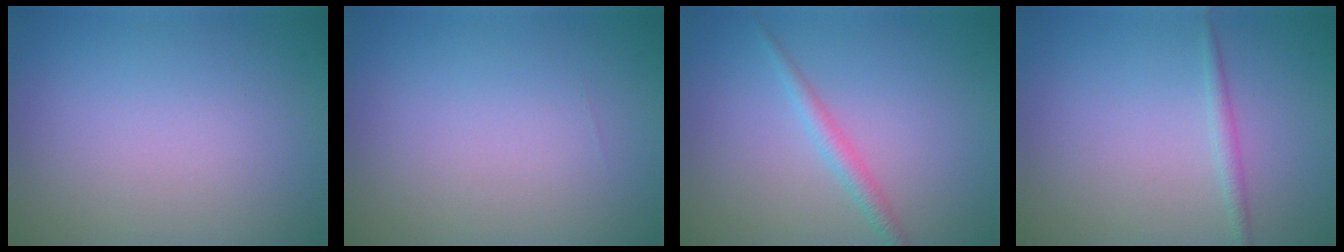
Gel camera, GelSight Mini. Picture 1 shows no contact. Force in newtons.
{"total": 0.0}
{"total": 1.8, "press": 1.8, "slide": 0.0}
{"total": 1.1, "press": 1.1, "slide": 0.0}